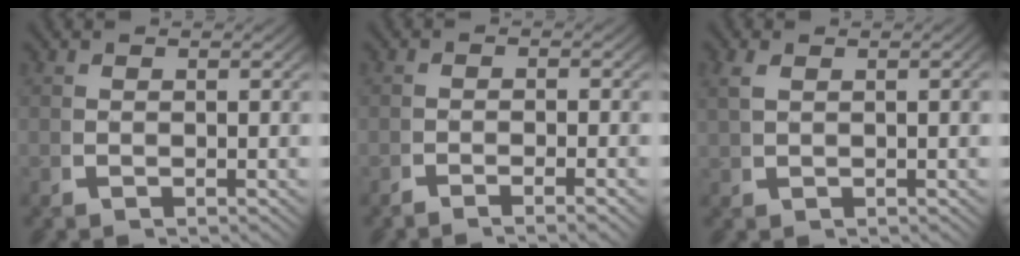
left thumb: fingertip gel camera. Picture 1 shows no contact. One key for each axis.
{"total": 1.5, "fx": -1.2, "fy": -0.1, "fz": 1.0, "tx": -0.012, "ty": 0.001, "tz": -0.027}
{"total": 1.6, "fx": 0.8, "fy": 0.4, "fz": 1.3, "tx": -0.027, "ty": 0.002, "tz": 0.023}